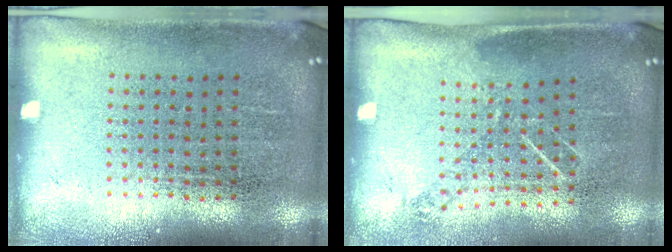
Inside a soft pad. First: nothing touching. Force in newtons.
{"total": 0.9, "press": 0.8, "slide": 0.5}